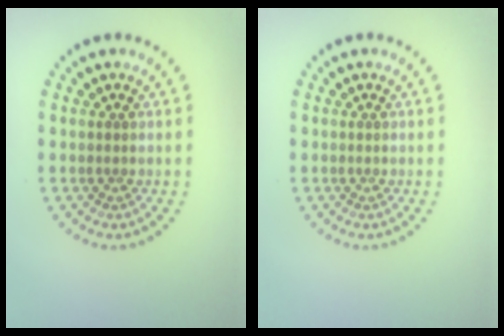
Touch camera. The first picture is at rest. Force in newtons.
{"total": 0.0}